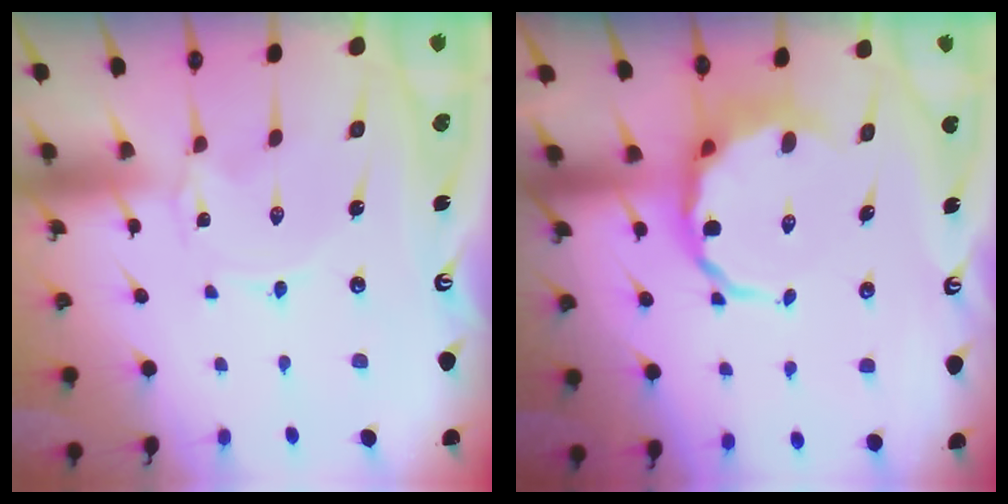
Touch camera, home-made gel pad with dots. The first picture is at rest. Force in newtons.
{"total": 8.6, "press": 8.3, "slide": 2.3}